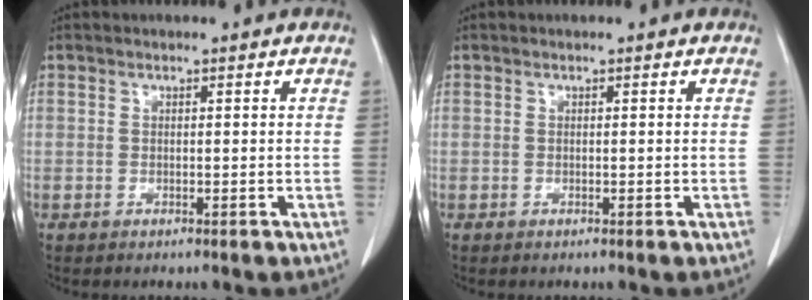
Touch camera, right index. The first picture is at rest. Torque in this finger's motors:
{"motor_torque": [0.00, 0.00, 0.00, 0.00]}